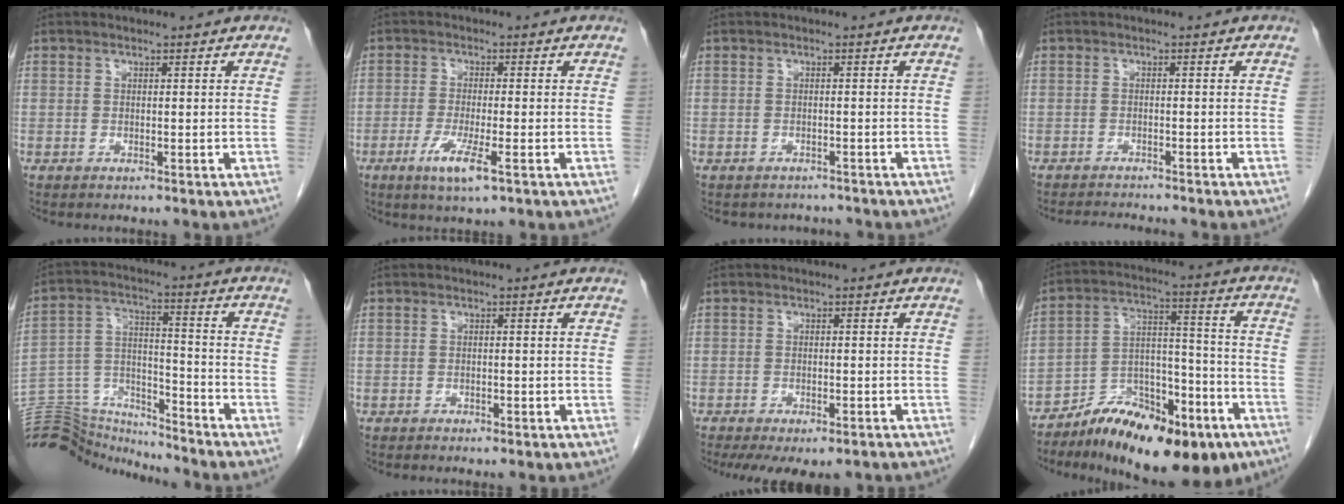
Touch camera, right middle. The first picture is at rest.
{"total": 5.3, "force": [-2.5, 0.3, 4.7], "torque": [-0.097, -0.016, -0.044]}
{"total": 3.8, "force": [-3.5, 1.6, 0.2], "torque": [-0.008, 0.002, -0.042]}
{"total": 4.5, "force": [-4.3, -0.2, 1.2], "torque": [-0.017, -0.015, -0.065]}
{"total": 16.6, "force": [-16.3, 2.3, 2.2], "torque": [-0.052, 0.042, -0.271]}
{"total": 1.0, "force": [-0.7, 0.4, 0.6], "torque": [-0.015, -0.003, -0.006]}
{"total": 10.0, "force": [-7.5, 3.8, 5.4], "torque": [-0.093, -0.009, -0.098]}
{"total": 19.4, "force": [-13.1, 6.7, 12.7], "torque": [-0.171, 0.026, -0.206]}